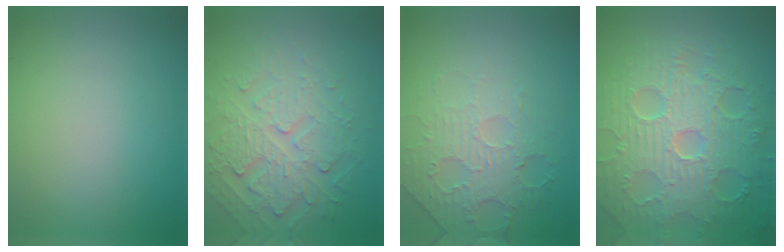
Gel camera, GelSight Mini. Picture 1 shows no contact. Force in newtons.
{"total": 4.7, "press": 4.2, "slide": 2.3}
{"total": 2.9, "press": 2.4, "slide": 1.6}
{"total": 10.8, "press": 7.1, "slide": 8.1}